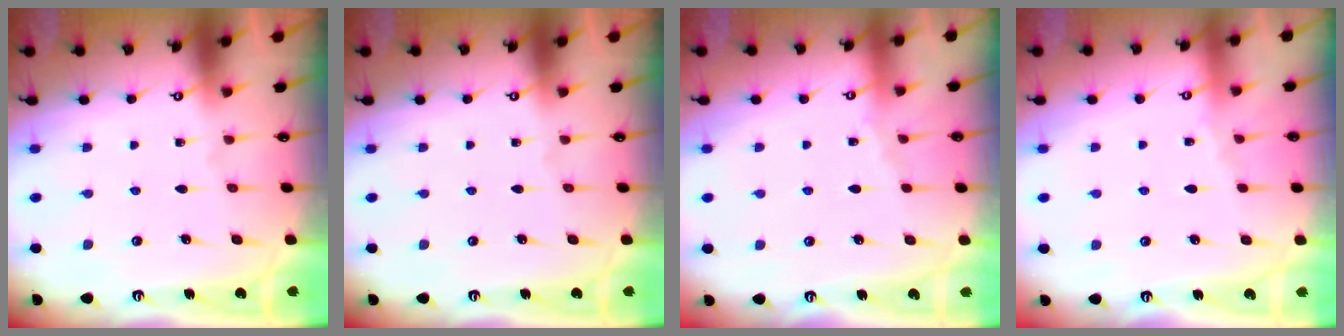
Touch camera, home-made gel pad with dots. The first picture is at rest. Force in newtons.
{"total": 0.0}
{"total": 1.8, "press": 1.8, "slide": 0.4}
{"total": 2.2, "press": 2.2, "slide": 0.3}